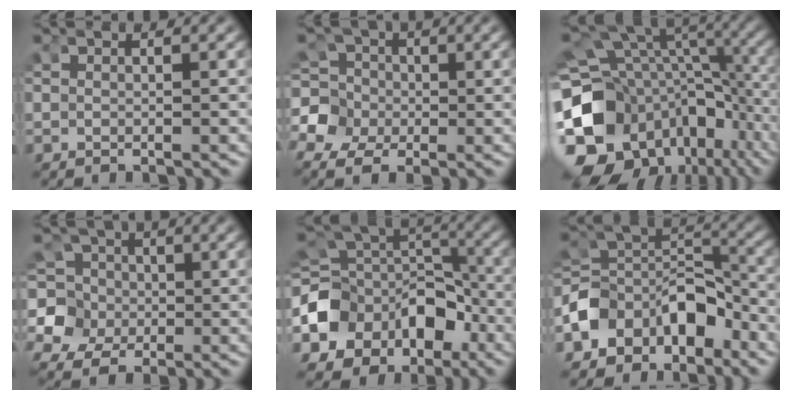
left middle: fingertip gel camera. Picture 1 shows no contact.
{"total": 7.8, "force": [-1.1, 7.0, 3.2], "torque": [-0.073, -0.027, -0.021]}
{"total": 18.7, "force": [-3.9, 14.7, 10.7], "torque": [-0.206, -0.058, -0.048]}
{"total": 9.3, "force": [-0.9, 8.6, 3.5], "torque": [-0.093, -0.037, -0.014]}
{"total": 10.1, "force": [-3.2, 8.3, 4.7], "torque": [-0.104, -0.039, -0.044]}
{"total": 6.3, "force": [-2.9, 4.6, 3.1], "torque": [-0.071, -0.014, -0.041]}